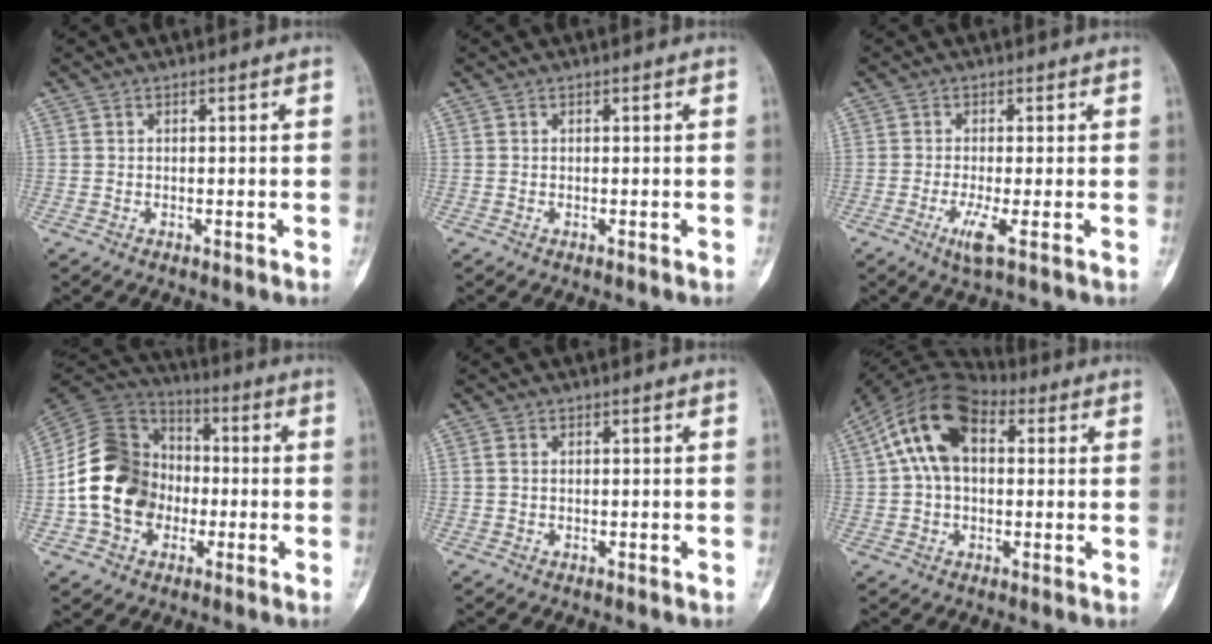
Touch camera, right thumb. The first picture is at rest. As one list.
[{"total": 0.0}, {"total": 3.6, "force": [-1.4, 0.1, 3.3], "torque": [-0.080, -0.012, -0.030]}, {"total": 17.7, "force": [-2.8, 14.1, 10.4], "torque": [-0.163, 0.030, -0.059]}, {"total": 0.8, "force": [0.1, 0.6, 0.5], "torque": [-0.012, -0.002, 0.002]}, {"total": 14.0, "force": [3.4, 8.8, 10.3], "torque": [-0.184, 0.035, 0.053]}]